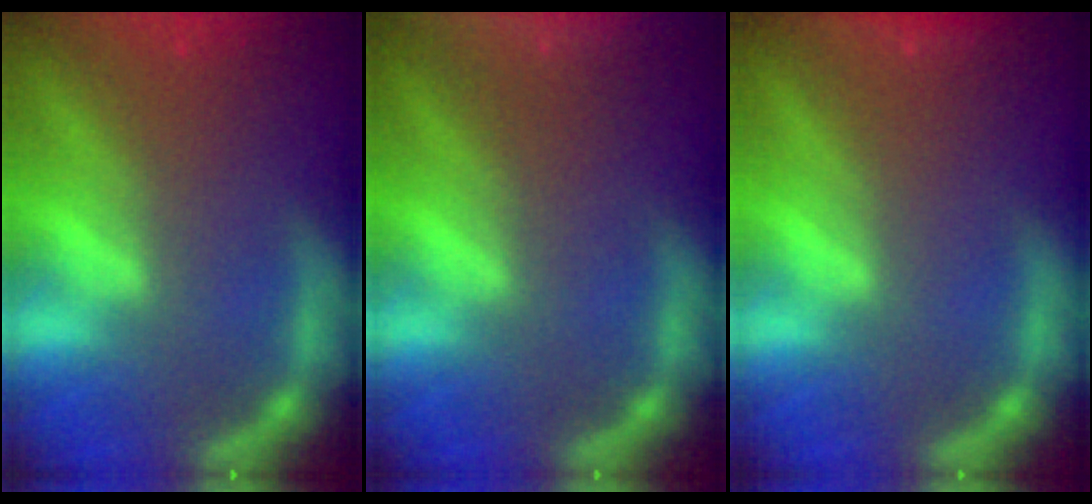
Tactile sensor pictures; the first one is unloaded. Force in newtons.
{"total": 8.5}
{"total": 0.9}